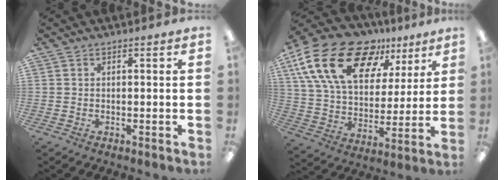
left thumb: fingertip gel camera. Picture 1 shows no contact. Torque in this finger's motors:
{"motor_torque": [-0.17, 0.61, 1.90, -0.87, 0.68]}